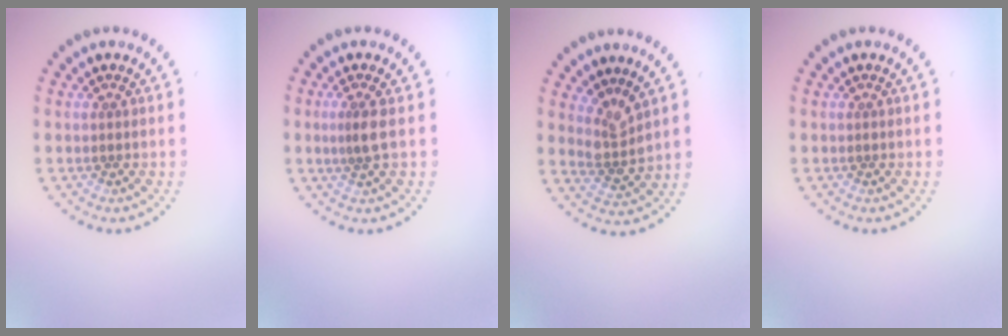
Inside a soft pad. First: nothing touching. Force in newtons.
{"total": 2.0, "press": 1.5, "slide": 1.2}
{"total": 2.4, "press": 1.7, "slide": 1.6}
{"total": 0.0}